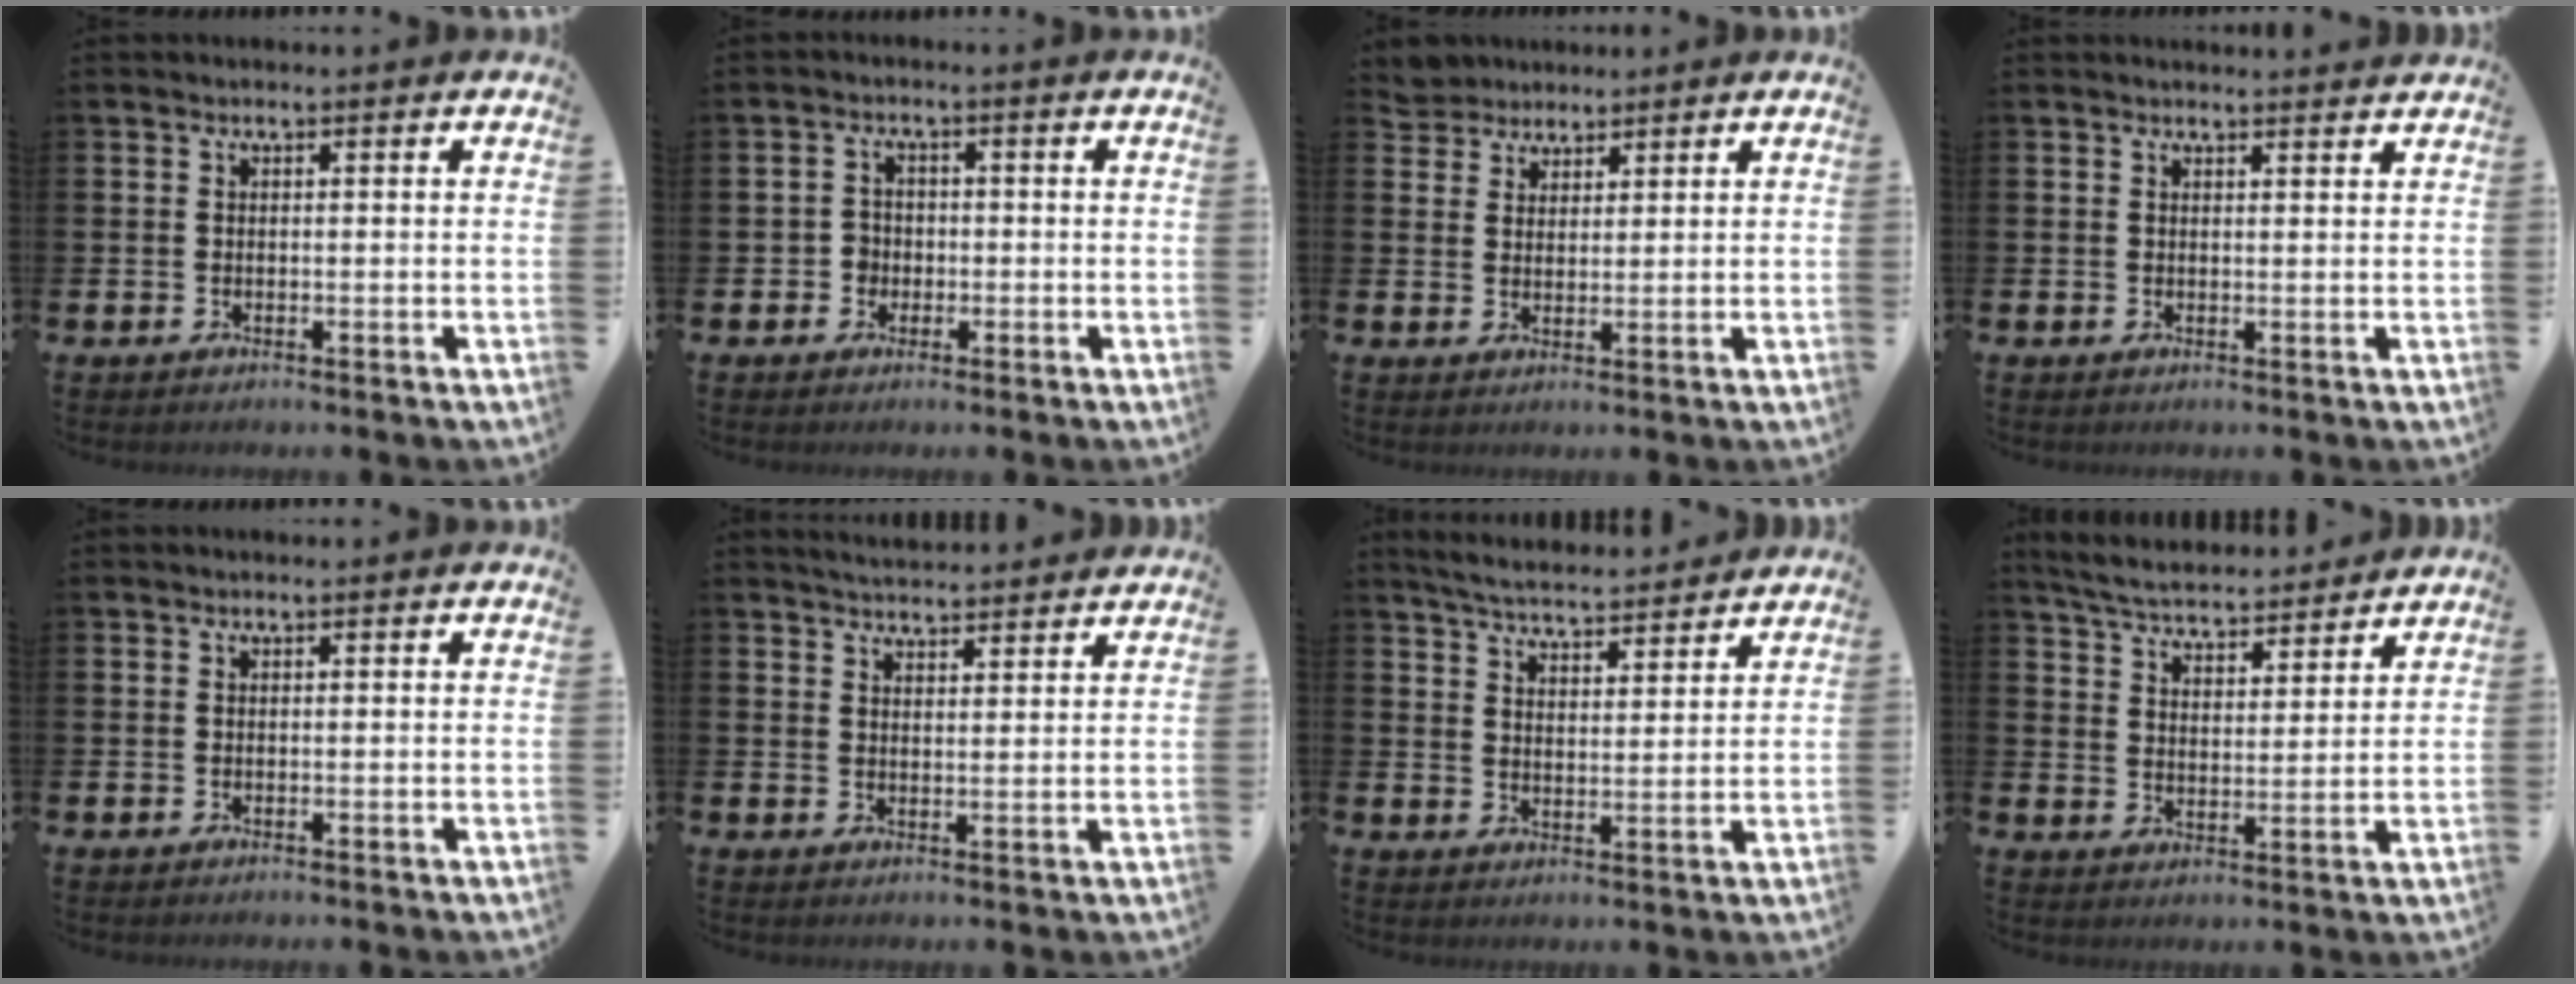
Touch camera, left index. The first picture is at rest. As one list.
[{"total": 2.1, "force": [-0.7, 2.0, 0.2], "torque": [-0.007, 0.005, -0.019]}, {"total": 4.0, "force": [3.7, 1.3, -0.4], "torque": [-0.003, -0.013, 0.070]}, {"total": 1.6, "force": [1.6, 0.0, 0.0], "torque": [0.009, -0.010, 0.028]}, {"total": 0.0}, {"total": 3.9, "force": [3.9, 0.1, 0.2], "torque": [-0.008, -0.024, 0.071]}, {"total": 5.5, "force": [5.4, 0.4, 0.7], "torque": [-0.035, -0.034, 0.096]}, {"total": 5.7, "force": [5.5, 0.8, 0.8], "torque": [-0.041, -0.037, 0.097]}]